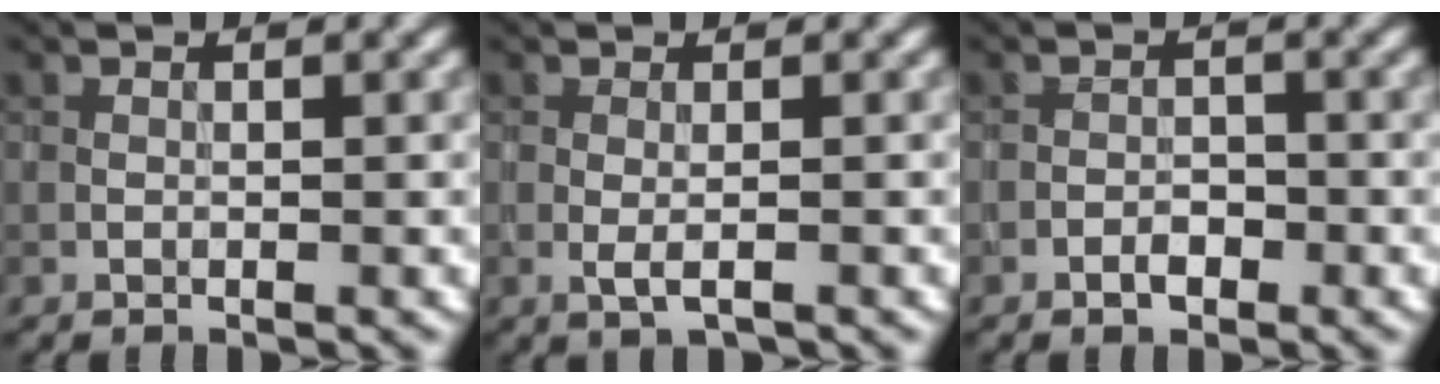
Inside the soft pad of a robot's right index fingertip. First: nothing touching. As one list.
[{"total": 1.3, "force": [-0.3, 0.2, 1.2], "torque": [-0.026, 0.000, -0.006]}, {"total": 1.4, "force": [-0.9, 0.8, 0.8], "torque": [-0.010, 0.003, -0.017]}]